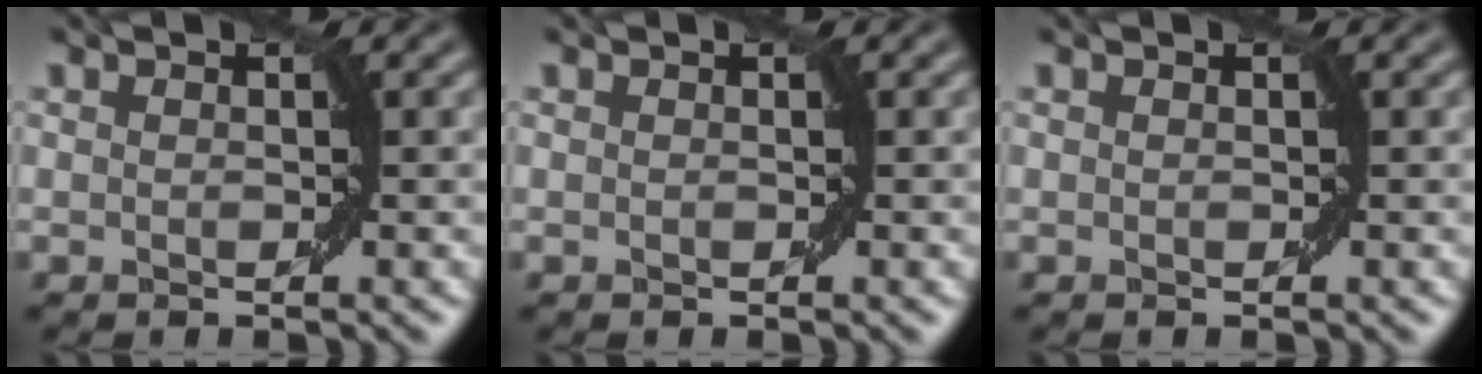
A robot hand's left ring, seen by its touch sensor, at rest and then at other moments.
{"total": 0.0}
{"total": 0.0}